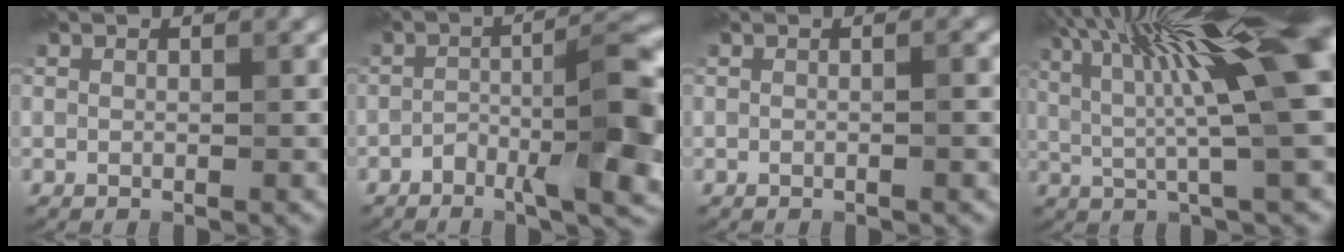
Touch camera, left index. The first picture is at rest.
{"total": 8.1, "force": [-3.3, 2.1, 7.2], "torque": [-0.111, 0.014, -0.058]}
{"total": 1.0, "force": [-0.2, 0.3, 1.0], "torque": [-0.010, -0.003, -0.006]}
{"total": 14.8, "force": [3.9, 2.9, 14.0], "torque": [-0.205, 0.021, 0.066]}